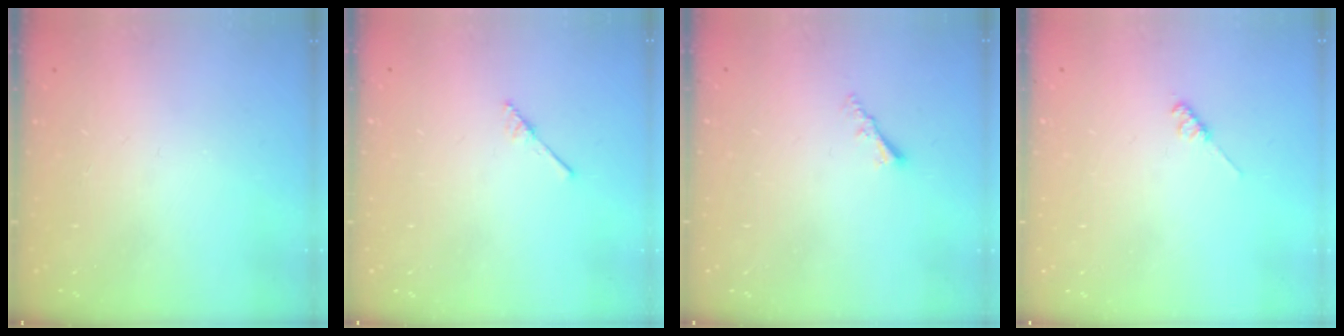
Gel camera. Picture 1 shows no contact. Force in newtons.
{"total": 2.5, "press": 2.4, "slide": 0.3}
{"total": 2.0, "press": 2.0, "slide": 0.3}
{"total": 2.6, "press": 2.5, "slide": 0.4}